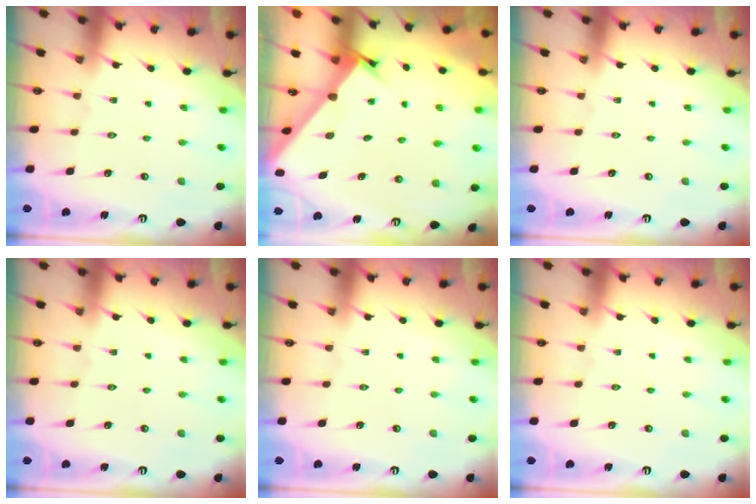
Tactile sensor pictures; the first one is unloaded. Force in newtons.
{"total": 2.0, "press": 2.0, "slide": 0.2}
{"total": 0.0}
{"total": 0.0}
{"total": 0.0}
{"total": 0.0}